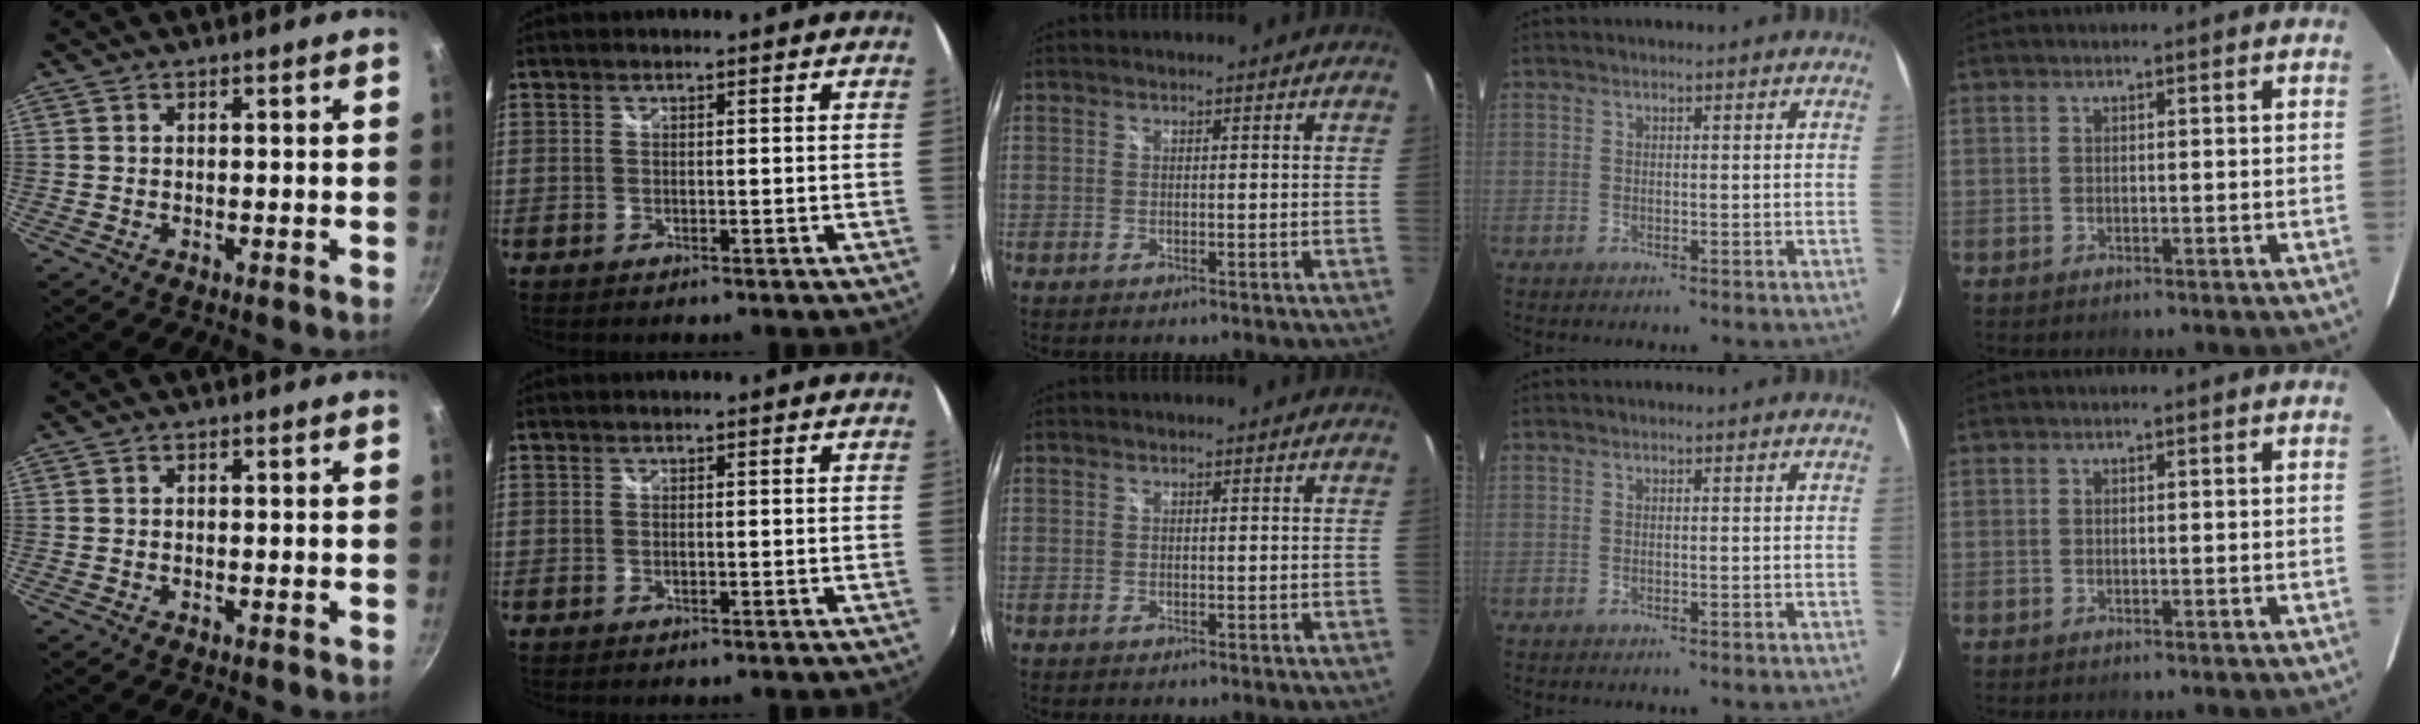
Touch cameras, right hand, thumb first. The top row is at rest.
{}